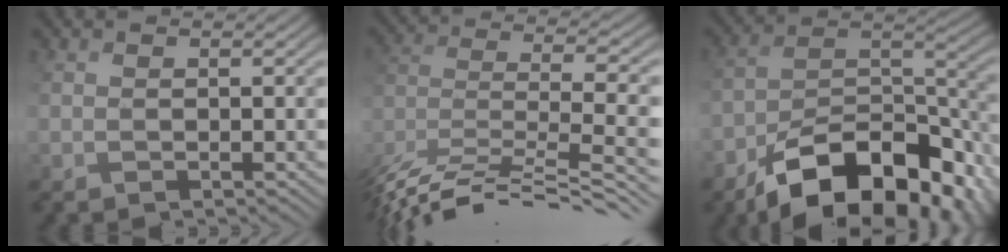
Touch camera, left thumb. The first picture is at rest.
{"total": 11.5, "force": [-8.3, 3.1, 7.3], "torque": [-0.160, 0.030, -0.135]}
{"total": 16.1, "force": [-10.6, 8.1, 8.9], "torque": [-0.184, -0.030, -0.151]}